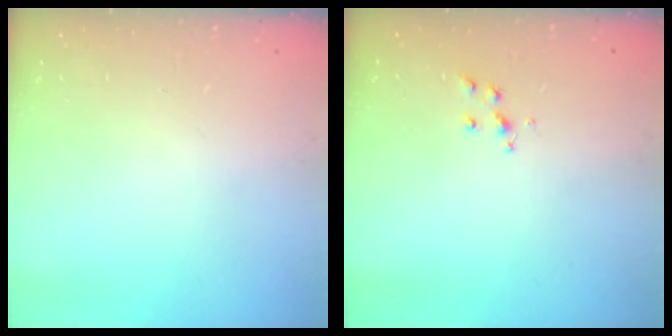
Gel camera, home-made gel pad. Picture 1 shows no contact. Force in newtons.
{"total": 6.1, "press": 6.1, "slide": 0.5}